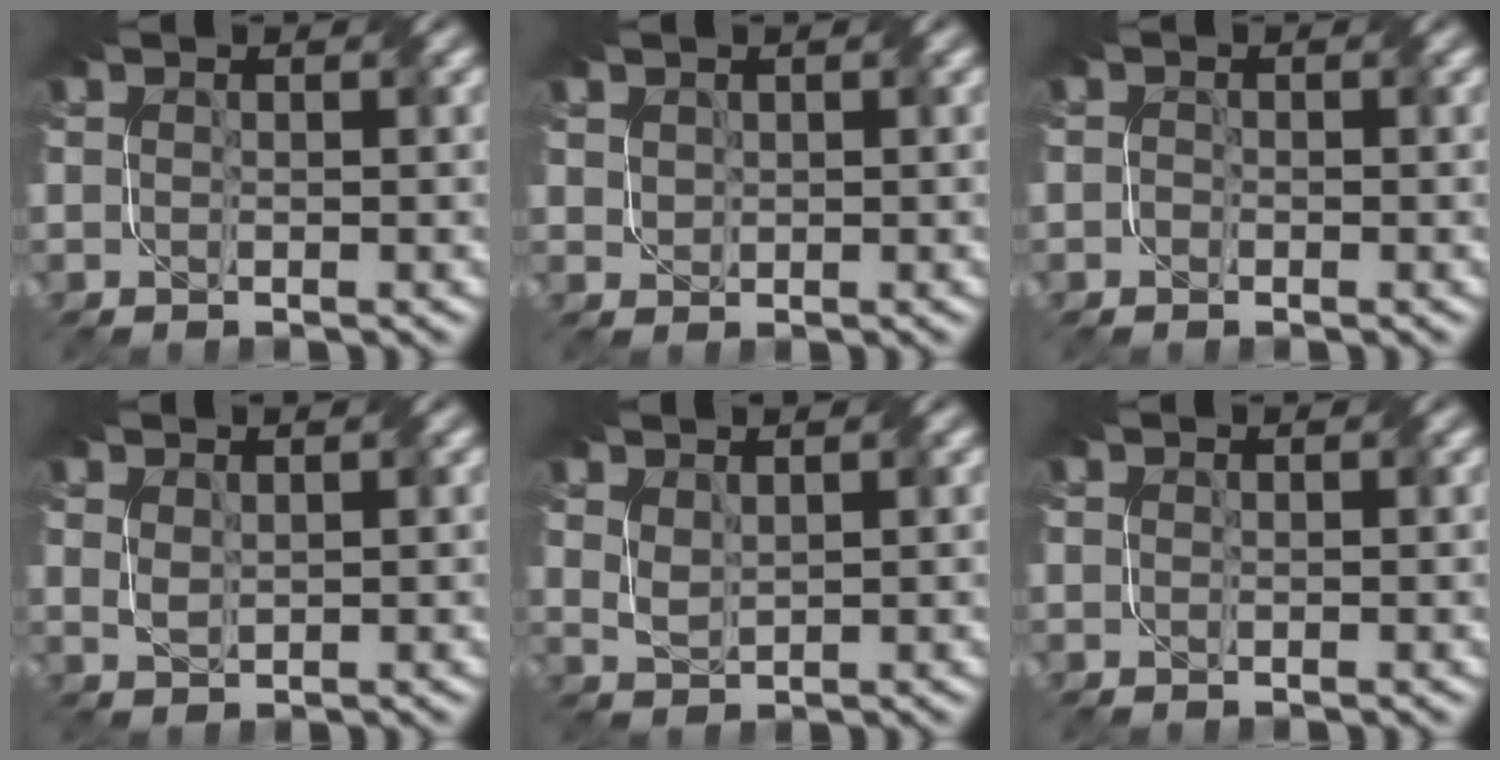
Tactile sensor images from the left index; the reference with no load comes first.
{"total": 1.1, "force": [0.6, 0.8, 0.5], "torque": [-0.026, 0.004, 0.029]}
{"total": 0.6, "force": [-0.6, 0.1, 0.0], "torque": [0.006, 0.002, -0.016]}
{"total": 0.7, "force": [0.4, 0.2, 0.5], "torque": [-0.020, 0.000, 0.014]}
{"total": 1.1, "force": [0.8, 0.2, 0.7], "torque": [-0.026, 0.001, 0.024]}
{"total": 0.0}